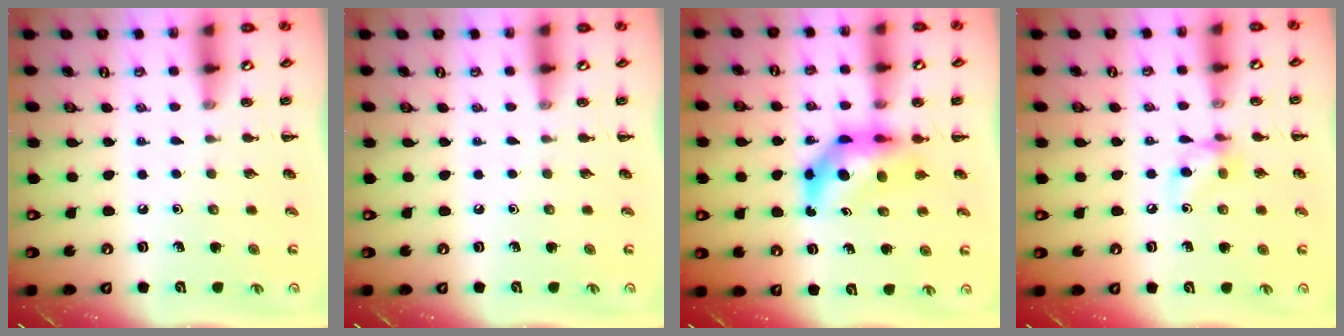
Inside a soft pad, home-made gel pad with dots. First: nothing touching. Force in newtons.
{"total": 0.0}
{"total": 7.1, "press": 6.8, "slide": 2.0}
{"total": 8.1, "press": 8.0, "slide": 1.3}